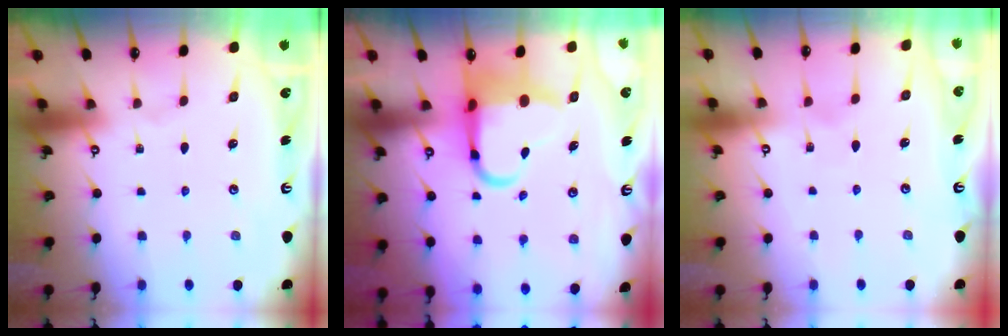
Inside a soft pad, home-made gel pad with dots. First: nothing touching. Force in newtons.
{"total": 8.2, "press": 7.9, "slide": 2.0}
{"total": 4.6, "press": 4.6, "slide": 0.5}